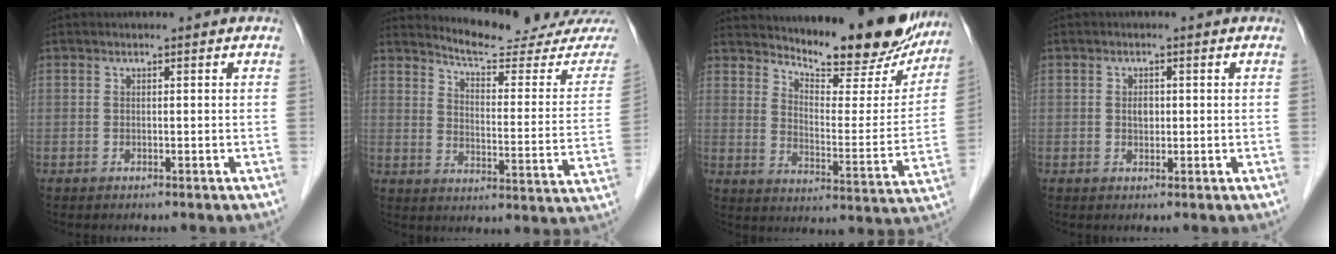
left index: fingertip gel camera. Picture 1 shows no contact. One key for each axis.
{"total": 17.0, "fx": 16.6, "fy": 0.4, "fz": 3.9, "tx": -0.055, "ty": -0.100, "tz": 0.199}
{"total": 18.3, "fx": 16.6, "fy": 3.8, "fz": 6.7, "tx": -0.088, "ty": -0.047, "tz": 0.215}
{"total": 1.5, "fx": 0.2, "fy": 1.0, "fz": 1.1, "tx": -0.017, "ty": 0.001, "tz": 0.004}